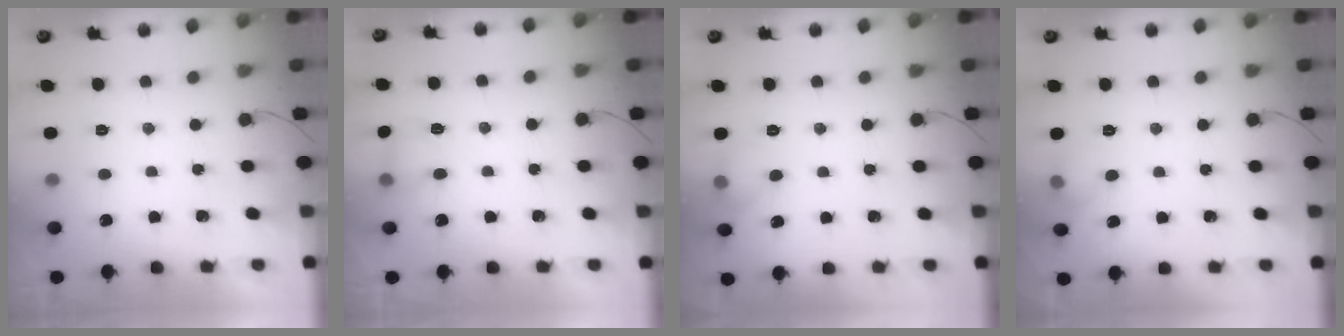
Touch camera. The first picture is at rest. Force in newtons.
{"total": 4.5, "press": 4.4, "slide": 1.2}
{"total": 5.8, "press": 5.5, "slide": 1.7}
{"total": 5.8, "press": 5.6, "slide": 1.6}